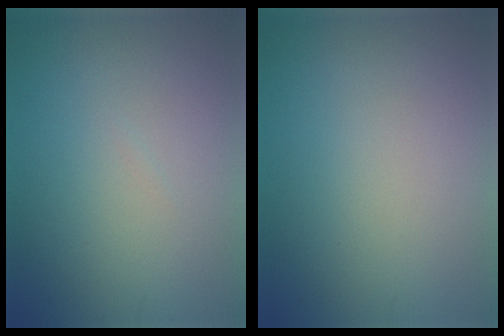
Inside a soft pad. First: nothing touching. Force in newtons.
{"total": 0.0}